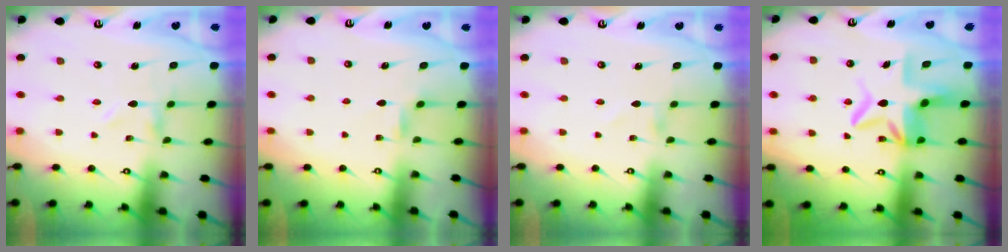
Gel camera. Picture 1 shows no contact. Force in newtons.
{"total": 2.3, "press": 2.3, "slide": 0.5}
{"total": 0.0}
{"total": 9.0, "press": 8.8, "slide": 2.1}